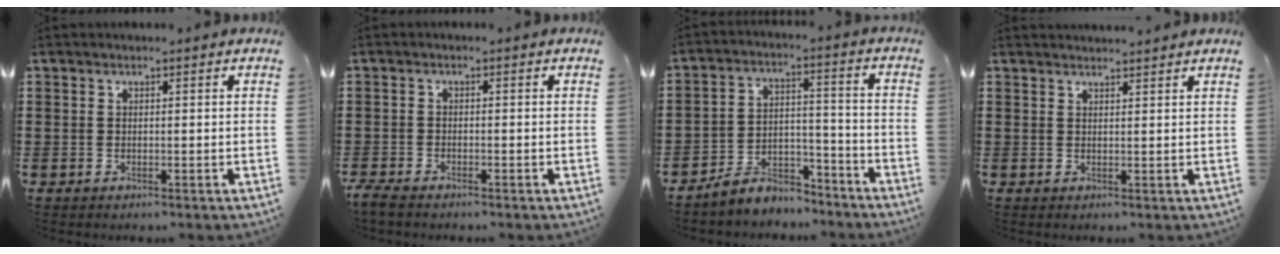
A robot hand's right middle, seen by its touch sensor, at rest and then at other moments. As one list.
[{"total": 1.9, "force": [-1.7, 0.3, 0.8], "torque": [-0.029, -0.001, -0.039]}, {"total": 6.0, "force": [-5.7, 1.8, 0.5], "torque": [-0.007, 0.019, -0.113]}, {"total": 1.6, "force": [1.6, -0.2, 0.2], "torque": [-0.005, 0.000, 0.030]}]